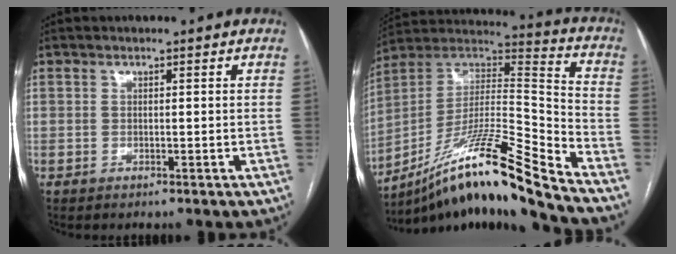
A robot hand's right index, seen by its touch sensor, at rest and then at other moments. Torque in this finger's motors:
{"motor_torque": [1.52, -0.62, 0.03, 0.01]}